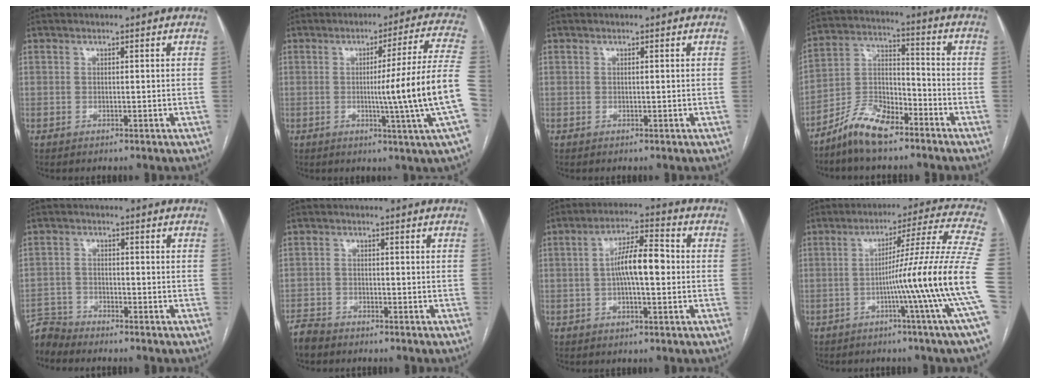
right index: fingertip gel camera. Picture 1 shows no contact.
{"total": 14.7, "force": [-2.4, -3.3, 14.1], "torque": [-0.193, -0.016, -0.038]}
{"total": 0.0}
{"total": 9.9, "force": [-7.7, 3.3, 5.4], "torque": [-0.110, 0.010, -0.149]}
{"total": 4.0, "force": [-3.8, 0.2, -1.1], "torque": [0.021, -0.008, -0.074]}
{"total": 3.5, "force": [-3.2, 1.3, 0.4], "torque": [-0.016, -0.004, -0.063]}
{"total": 8.3, "force": [-0.2, 2.1, 8.0], "torque": [-0.150, 0.019, -0.005]}
{"total": 17.9, "force": [-4.0, -3.8, 17.0], "torque": [-0.228, -0.002, -0.074]}